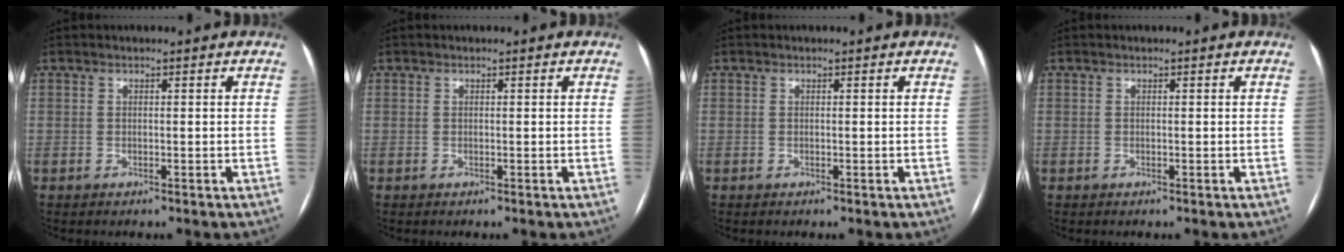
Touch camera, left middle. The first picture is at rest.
{"total": 0.0}
{"total": 0.0}
{"total": 0.0}